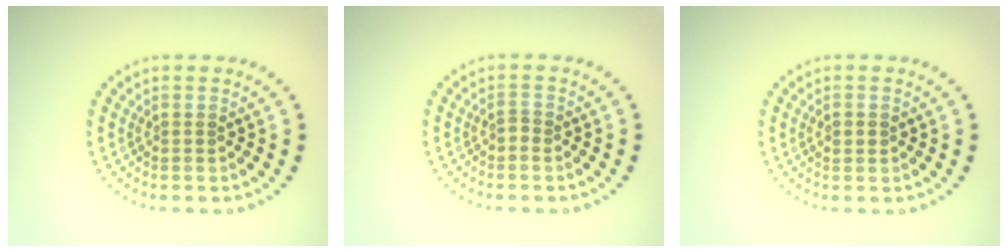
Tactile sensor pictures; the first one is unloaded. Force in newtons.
{"total": 0.8, "press": 0.6, "slide": 0.6}
{"total": 0.9, "press": 0.9, "slide": 0.1}